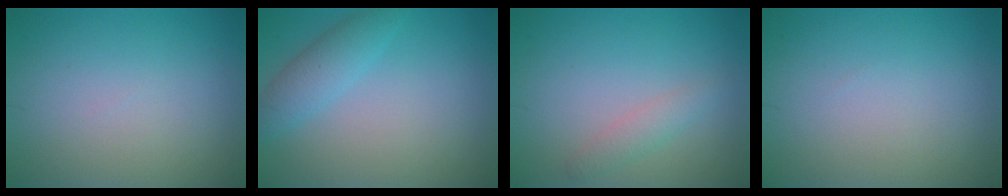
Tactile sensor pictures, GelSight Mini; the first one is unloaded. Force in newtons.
{"total": 2.7, "press": 2.7, "slide": 0.1}
{"total": 1.6, "press": 1.6, "slide": 0.1}
{"total": 0.0}